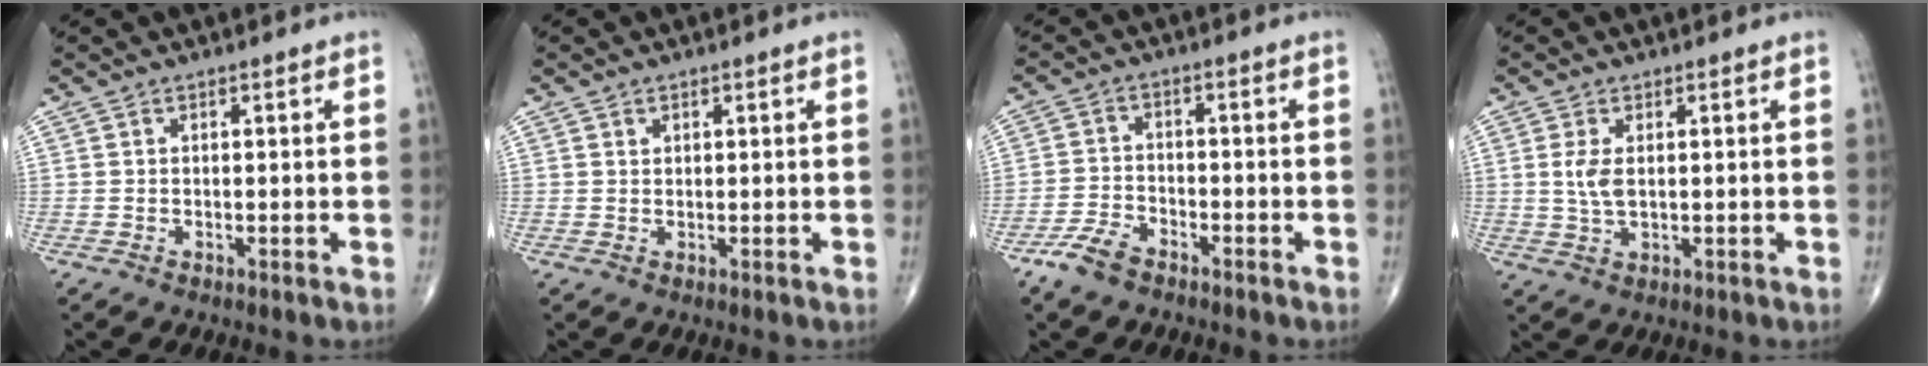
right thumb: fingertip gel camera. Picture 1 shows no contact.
{"total": 0.8, "force": [0.5, 0.6, 0.3], "torque": [0.001, -0.003, 0.008]}
{"total": 5.4, "force": [-4.0, 2.6, 2.7], "torque": [-0.058, 0.013, -0.078]}
{"total": 3.9, "force": [0.6, 1.9, 3.4], "torque": [-0.076, -0.004, 0.017]}